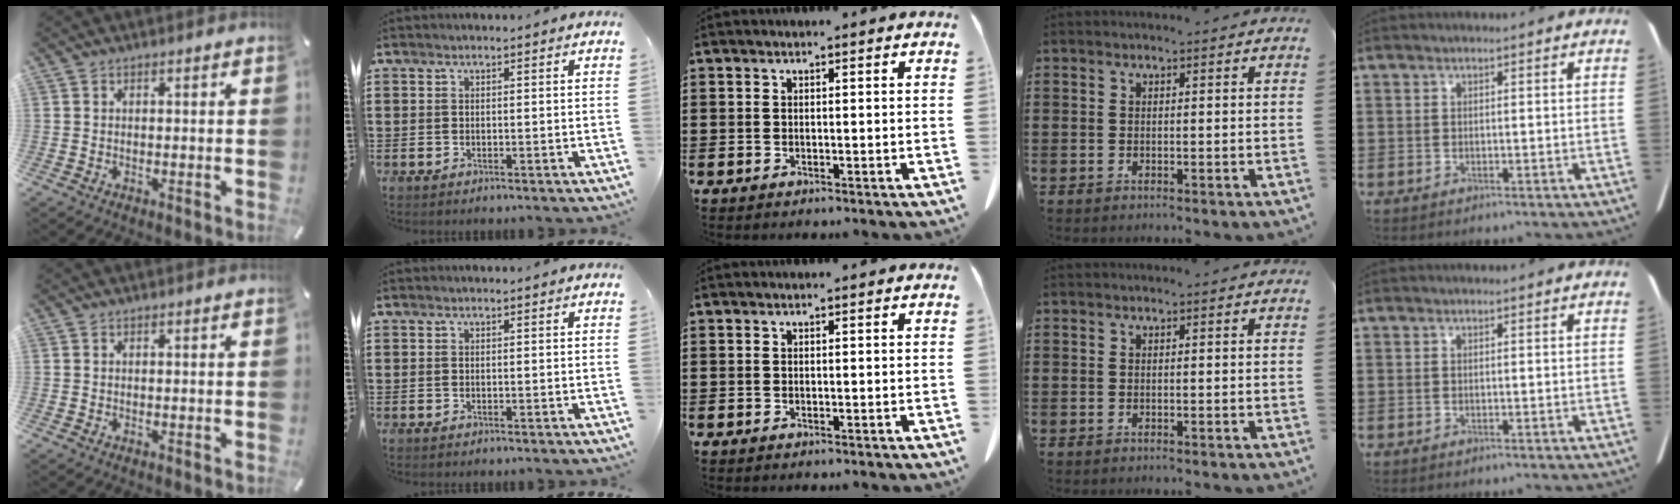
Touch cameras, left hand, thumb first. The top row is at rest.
{}